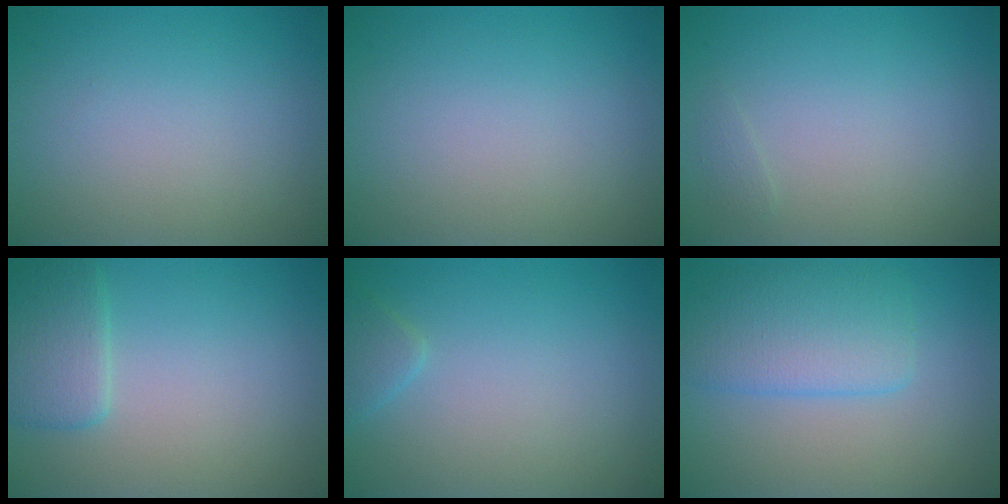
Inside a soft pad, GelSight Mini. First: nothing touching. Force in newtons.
{"total": 0.0}
{"total": 0.5, "press": 0.5, "slide": 0.0}
{"total": 2.9, "press": 2.9, "slide": 0.1}
{"total": 1.3, "press": 1.3, "slide": 0.0}
{"total": 4.5, "press": 4.5, "slide": 0.3}